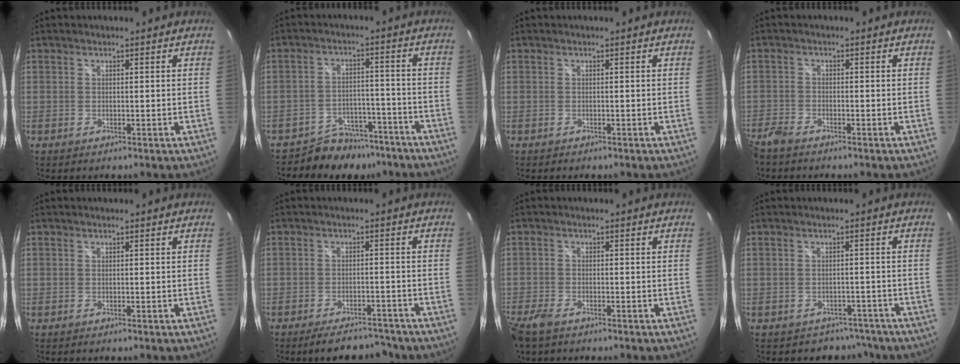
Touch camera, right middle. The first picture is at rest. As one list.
[{"total": 8.9, "force": [-7.6, 4.6, 0.8], "torque": [-0.020, 0.022, -0.105]}, {"total": 0.8, "force": [-0.8, 0.3, 0.2], "torque": [-0.009, -0.003, -0.013]}, {"total": 4.8, "force": [-4.2, 1.6, 1.9], "torque": [-0.057, -0.018, -0.086]}, {"total": 0.0}, {"total": 7.4, "force": [-6.5, 2.4, 2.6], "torque": [-0.057, 0.004, -0.091]}, {"total": 5.7, "force": [-4.2, 2.4, 3.1], "torque": [-0.092, -0.019, -0.085]}, {"total": 5.8, "force": [-4.5, 3.6, 0.5], "torque": [-0.014, 0.012, -0.054]}]